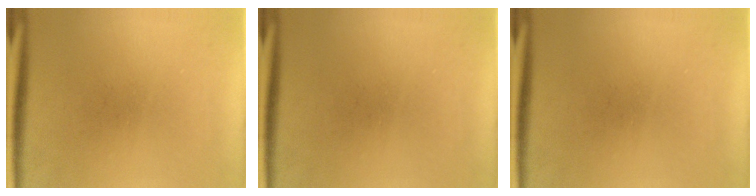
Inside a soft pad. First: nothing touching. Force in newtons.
{"total": 0.0}
{"total": 0.0}